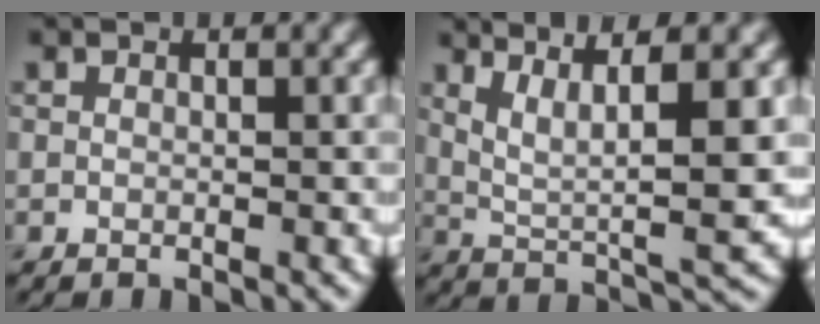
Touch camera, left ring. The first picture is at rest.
{"total": 5.8, "force": [2.1, 1.2, 5.2], "torque": [-0.093, -0.007, 0.045]}